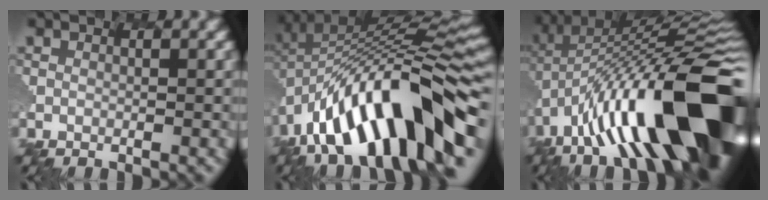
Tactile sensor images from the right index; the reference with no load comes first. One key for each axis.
{"total": 13.9, "fx": -4.9, "fy": 5.5, "fz": 11.8, "tx": -0.179, "ty": 0.029, "tz": -0.079}
{"total": 18.0, "fx": -3.8, "fy": 6.8, "fz": 16.2, "tx": -0.242, "ty": 0.030, "tz": -0.066}